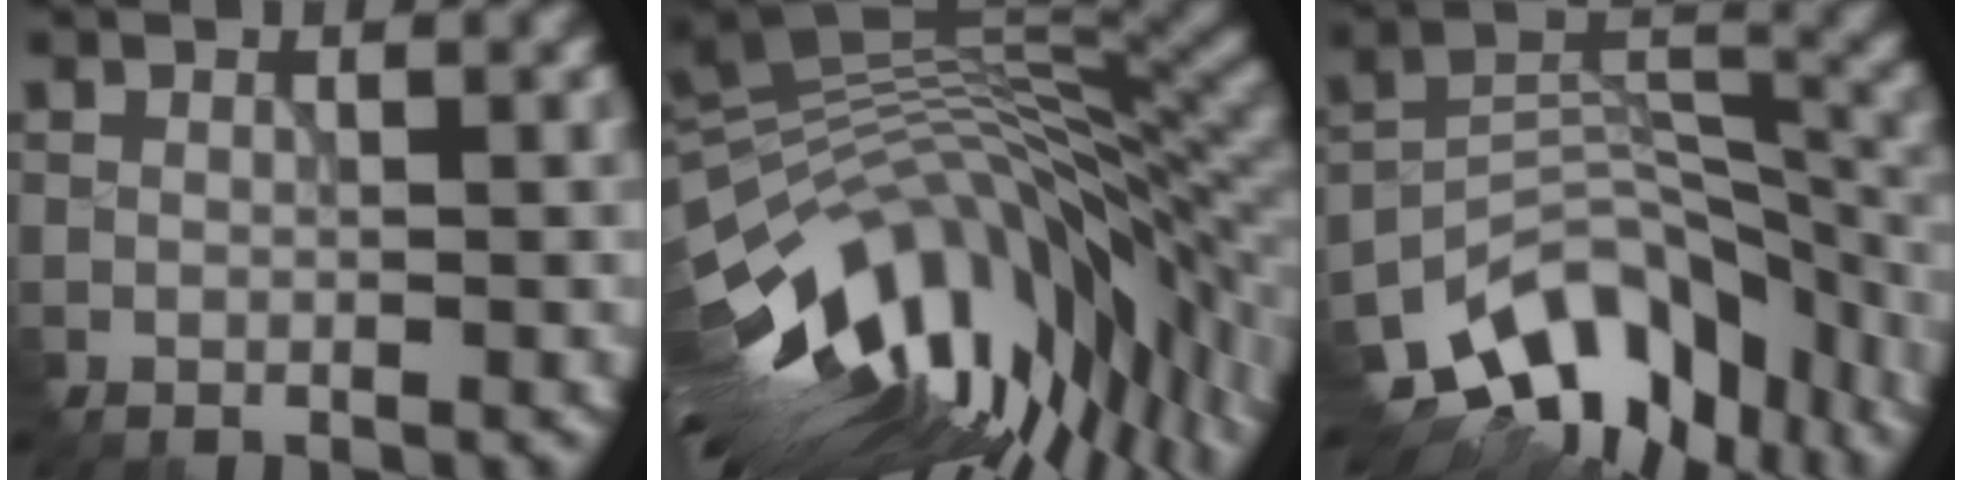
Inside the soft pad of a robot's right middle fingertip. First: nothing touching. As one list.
[{"total": 16.3, "force": [-5.9, 6.4, 13.8], "torque": [-0.233, 0.009, -0.106]}, {"total": 11.0, "force": [-7.9, 5.9, 5.0], "torque": [-0.079, 0.003, -0.136]}]